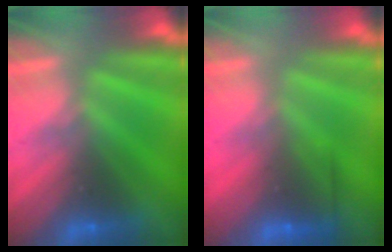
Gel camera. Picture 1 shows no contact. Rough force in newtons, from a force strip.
{"total": 2.6}